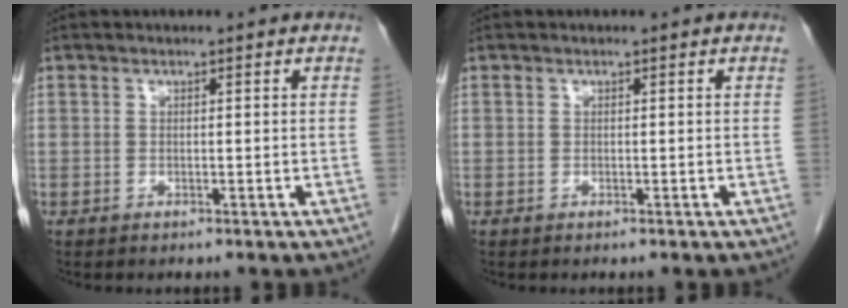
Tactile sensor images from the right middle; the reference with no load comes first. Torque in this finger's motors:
{"motor_torque": [-0.06, -0.11, -0.02, -0.01]}